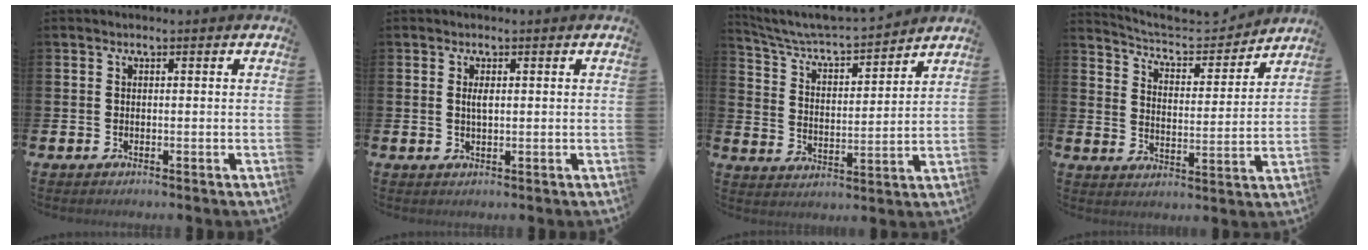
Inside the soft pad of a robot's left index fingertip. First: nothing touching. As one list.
[{"total": 1.3, "force": [0.5, 0.4, 1.2], "torque": [-0.024, 0.003, 0.007]}, {"total": 6.3, "force": [5.9, 0.9, 1.8], "torque": [-0.069, -0.049, 0.098]}, {"total": 6.0, "force": [5.7, 1.5, 1.2], "torque": [-0.052, -0.046, 0.094]}]